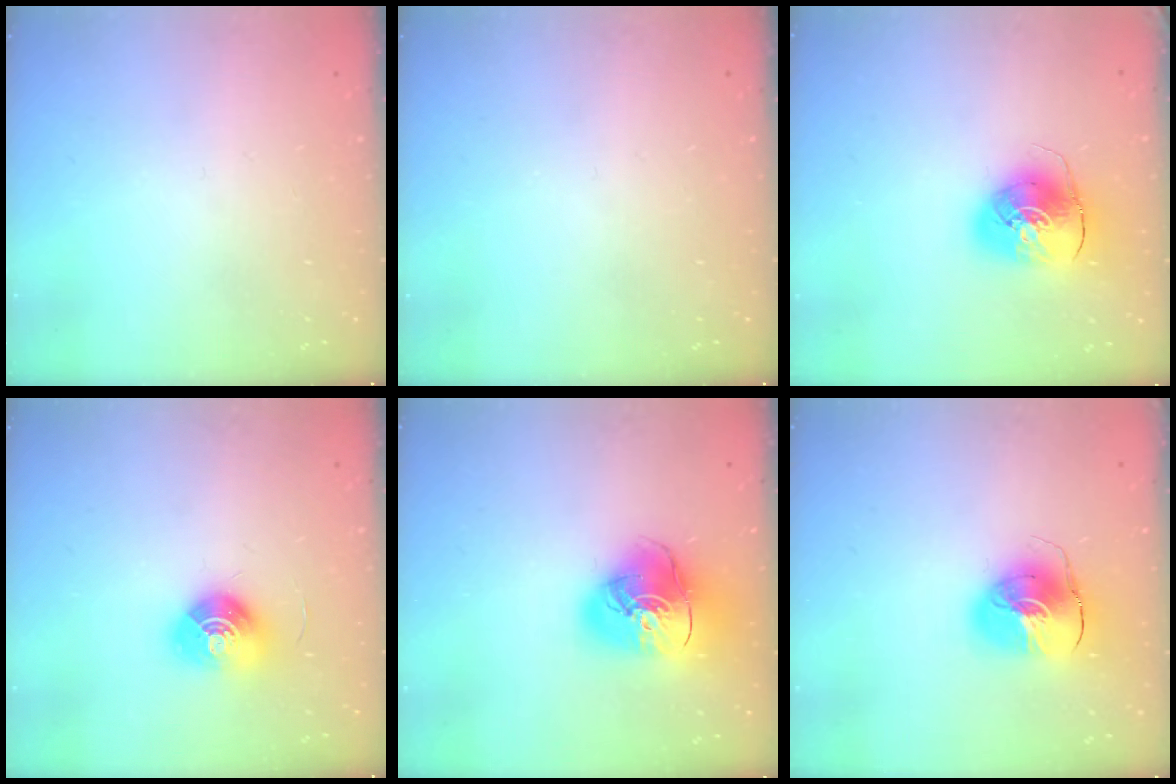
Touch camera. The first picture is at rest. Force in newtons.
{"total": 0.0}
{"total": 10.0, "press": 9.9, "slide": 1.5}
{"total": 10.0, "press": 10.0, "slide": 0.4}
{"total": 16.7, "press": 16.5, "slide": 2.0}
{"total": 11.2, "press": 11.0, "slide": 1.7}